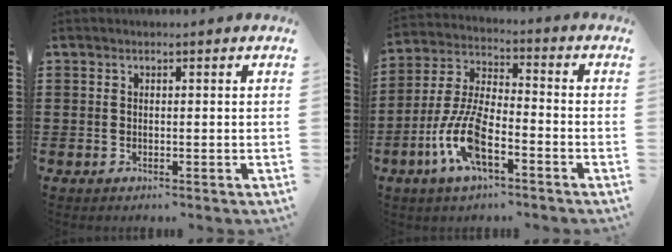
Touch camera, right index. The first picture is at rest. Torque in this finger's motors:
{"motor_torque": [2.07, 0.07, 1.05, 0.21]}